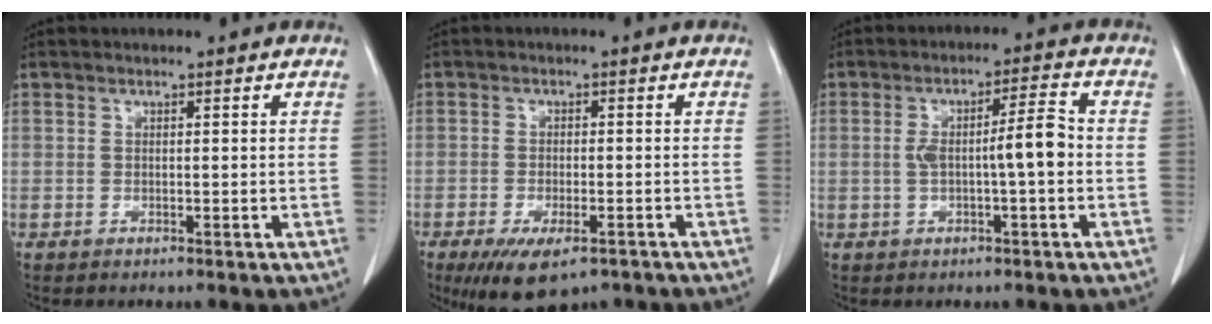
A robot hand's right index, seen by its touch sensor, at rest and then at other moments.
{"total": 8.7, "force": [-5.8, 3.3, 5.5], "torque": [-0.088, -0.013, -0.087]}
{"total": 6.4, "force": [-0.7, 0.5, 6.3], "torque": [-0.108, 0.018, -0.010]}